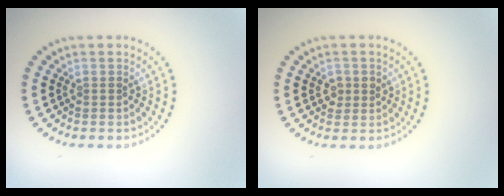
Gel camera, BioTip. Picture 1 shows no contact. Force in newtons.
{"total": 1.4, "press": 1.4, "slide": 0.2}